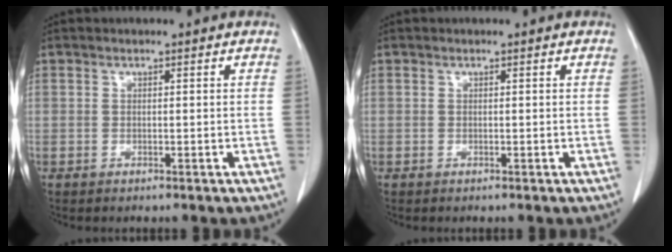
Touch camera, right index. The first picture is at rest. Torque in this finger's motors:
{"motor_torque": [0.01, 0.00, 0.00, 0.00]}